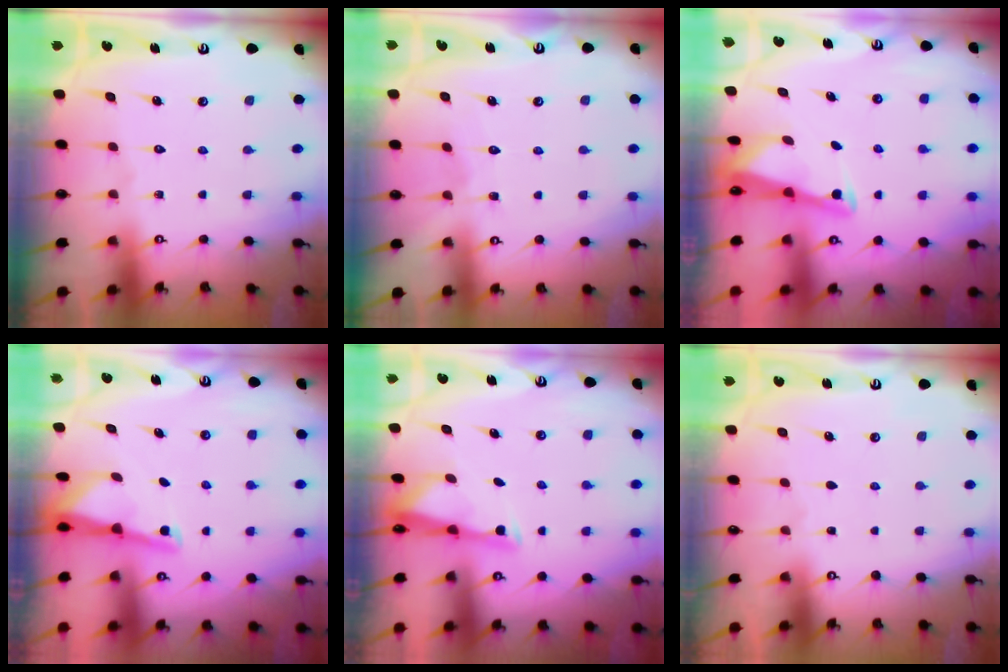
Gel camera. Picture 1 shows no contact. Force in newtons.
{"total": 3.6, "press": 3.6, "slide": 0.4}
{"total": 2.5, "press": 2.5, "slide": 0.1}
{"total": 3.9, "press": 3.9, "slide": 0.6}
{"total": 3.2, "press": 3.2, "slide": 0.4}
{"total": 0.9, "press": 0.9, "slide": 0.1}